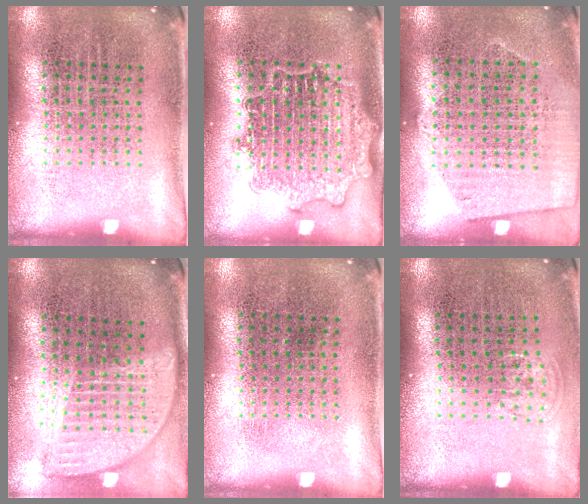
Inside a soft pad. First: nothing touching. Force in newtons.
{"total": 1.8, "press": 1.7, "slide": 0.2}
{"total": 0.9, "press": 0.7, "slide": 0.7}
{"total": 1.9, "press": 1.5, "slide": 1.2}
{"total": 0.0}
{"total": 0.8, "press": 0.6, "slide": 0.5}